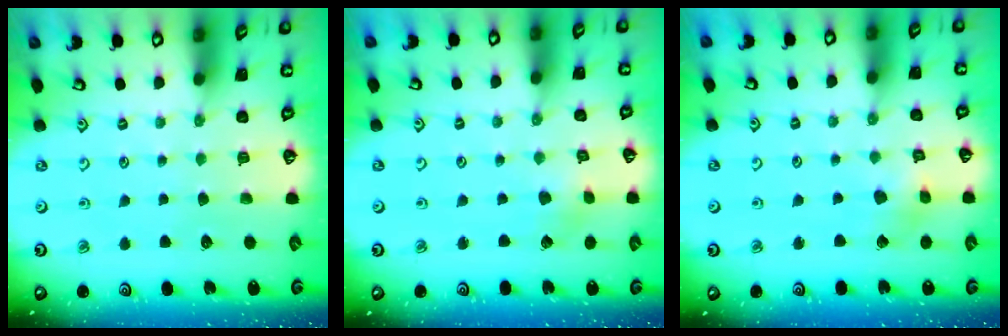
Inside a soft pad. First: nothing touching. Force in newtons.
{"total": 1.9, "press": 1.9, "slide": 0.2}
{"total": 5.5, "press": 5.5, "slide": 0.5}